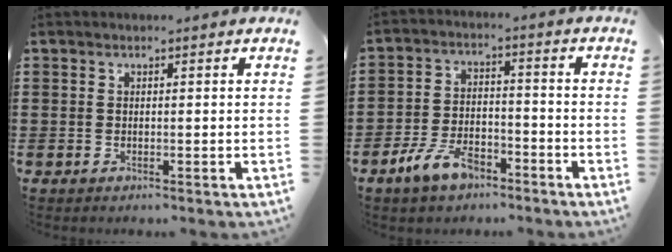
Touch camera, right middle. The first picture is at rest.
{"total": 6.8, "force": [-4.8, 2.9, 3.8], "torque": [-0.087, 0.009, -0.093]}